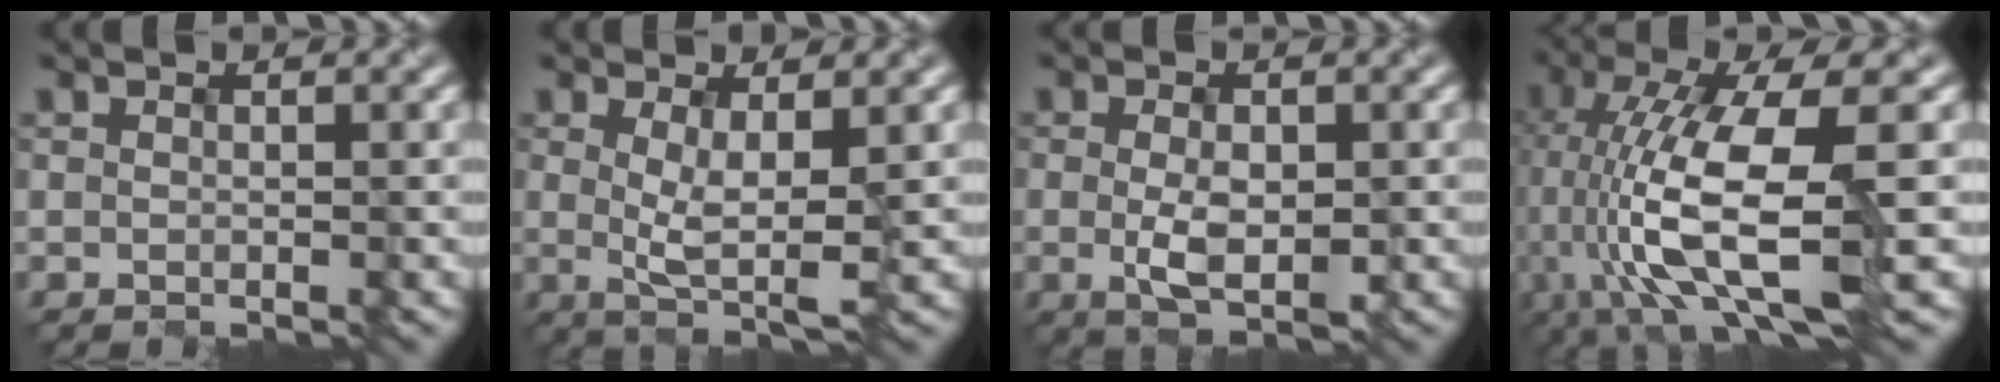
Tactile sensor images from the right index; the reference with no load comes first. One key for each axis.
{"total": 3.9, "fx": -0.1, "fy": 1.1, "fz": 3.7, "tx": -0.073, "ty": -0.012, "tz": 0.008}
{"total": 3.6, "fx": -0.9, "fy": 1.7, "fz": 3.1, "tx": -0.065, "ty": -0.004, "tz": -0.005}
{"total": 11.5, "fx": -3.0, "fy": 3.8, "fz": 10.4, "tx": -0.212, "ty": -0.008, "tz": -0.047}